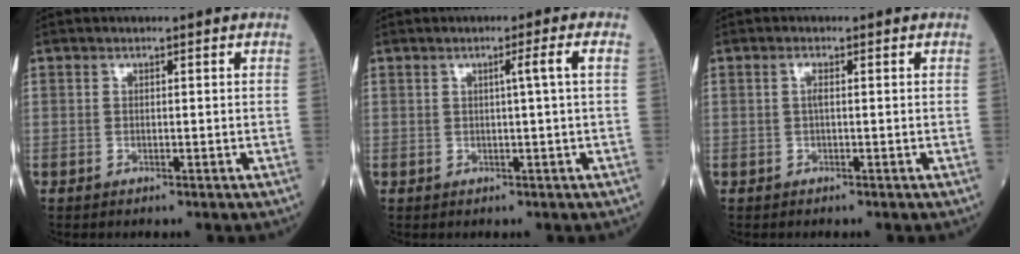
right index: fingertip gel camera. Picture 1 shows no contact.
{"total": 2.4, "force": [0.4, -1.0, 2.2], "torque": [-0.037, 0.002, 0.013]}
{"total": 0.9, "force": [0.1, 0.0, 0.9], "torque": [-0.021, 0.001, 0.000]}